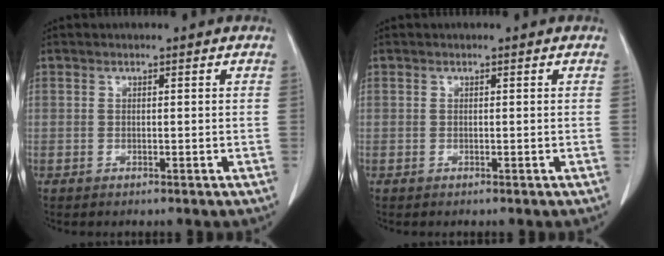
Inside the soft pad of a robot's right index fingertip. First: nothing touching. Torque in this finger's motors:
{"motor_torque": [0.00, 0.00, 0.00, 0.00]}